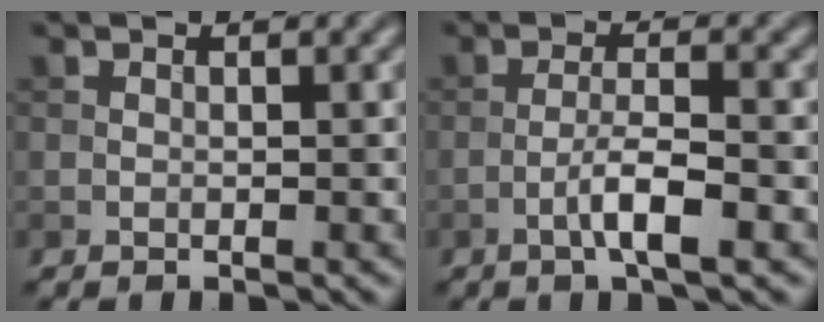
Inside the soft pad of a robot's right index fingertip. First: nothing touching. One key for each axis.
{"total": 3.7, "fx": -1.6, "fy": 0.6, "fz": 3.3, "tx": -0.061, "ty": 0.008, "tz": -0.034}